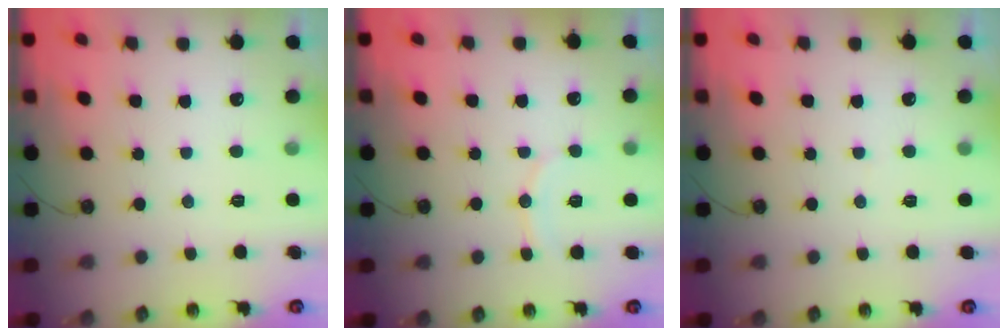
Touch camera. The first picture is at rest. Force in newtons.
{"total": 6.5, "press": 6.5, "slide": 0.5}
{"total": 1.4, "press": 1.4, "slide": 0.1}